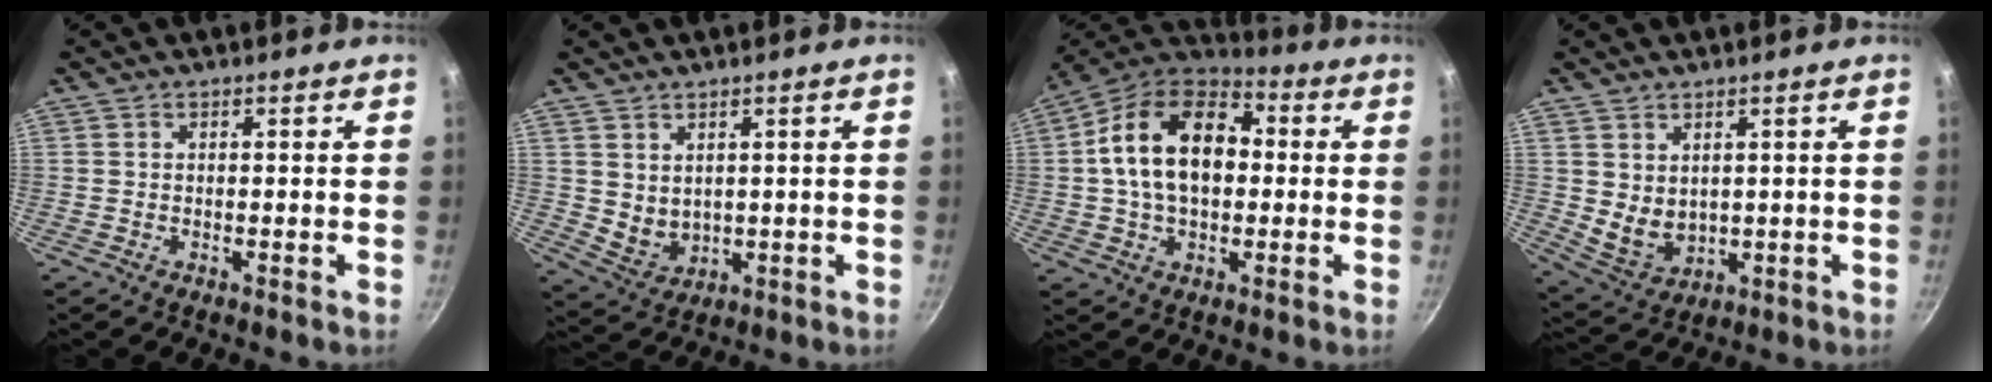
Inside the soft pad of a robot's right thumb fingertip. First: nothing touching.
{"total": 4.8, "force": [1.8, 3.5, 2.7], "torque": [-0.037, -0.018, 0.049]}
{"total": 18.0, "force": [1.3, 11.8, 13.6], "torque": [-0.205, 0.032, 0.006]}
{"total": 6.1, "force": [1.8, 4.5, 3.8], "torque": [-0.053, -0.022, 0.051]}